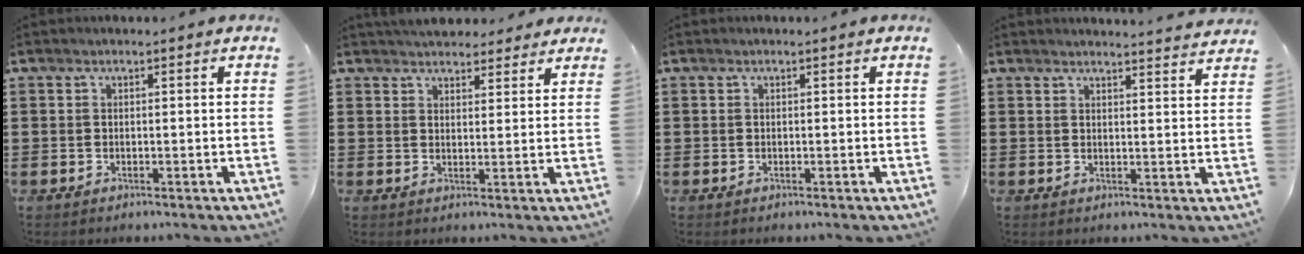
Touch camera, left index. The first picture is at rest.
{"total": 3.8, "force": [3.6, 1.3, 0.4], "torque": [-0.020, -0.007, 0.068]}
{"total": 0.0}
{"total": 2.9, "force": [2.9, -0.5, 0.3], "torque": [-0.005, -0.019, 0.053]}